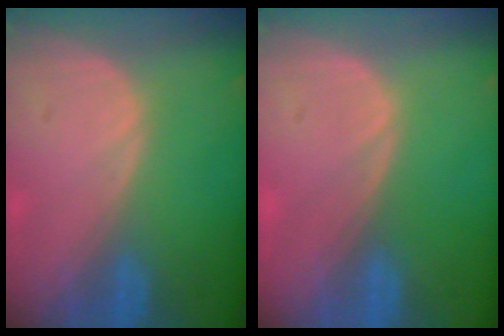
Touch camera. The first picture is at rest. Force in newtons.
{"total": 0.0}